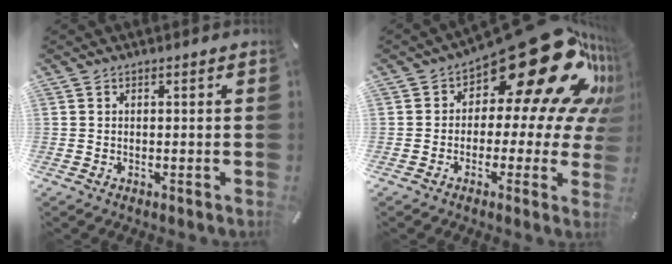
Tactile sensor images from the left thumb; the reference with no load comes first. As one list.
[{"total": 26.8, "force": [11.7, 12.0, 20.9], "torque": [-0.272, -0.091, 0.206]}]